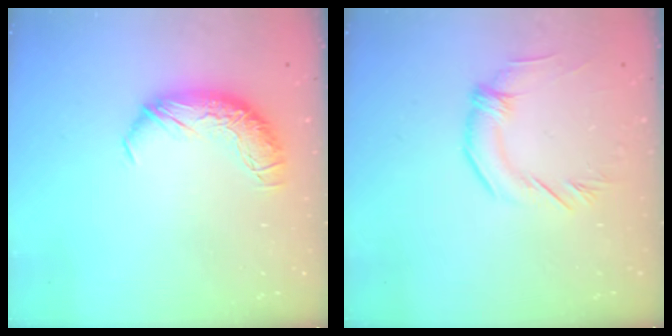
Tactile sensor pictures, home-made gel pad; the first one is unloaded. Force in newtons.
{"total": 1.3, "press": 1.3, "slide": 0.4}